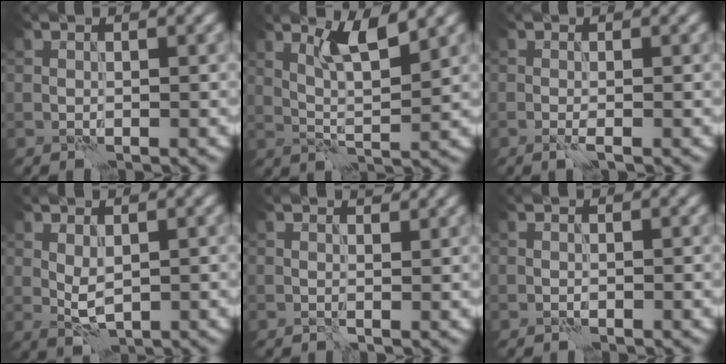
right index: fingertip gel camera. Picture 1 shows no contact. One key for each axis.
{"total": 4.1, "fx": 2.2, "fy": 0.7, "fz": 3.4, "tx": -0.067, "ty": -0.004, "tz": 0.041}
{"total": 1.2, "fx": -0.4, "fy": 0.1, "fz": 1.1, "tx": -0.019, "ty": -0.004, "tz": -0.011}
{"total": 2.2, "fx": 0.6, "fy": 1.0, "fz": 1.8, "tx": -0.042, "ty": -0.001, "tz": 0.014}
{"total": 1.0, "fx": 0.9, "fy": 0.2, "fz": 0.4, "tx": -0.009, "ty": -0.004, "tz": 0.013}
{"total": 0.0}